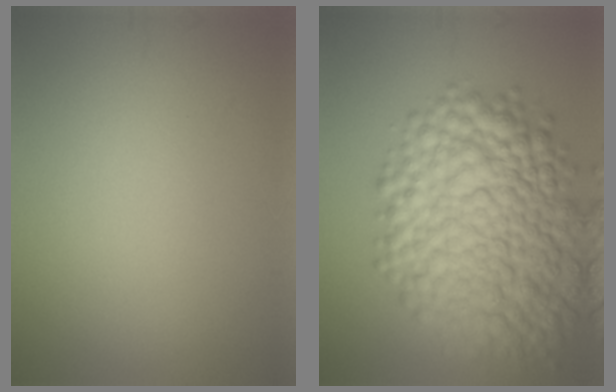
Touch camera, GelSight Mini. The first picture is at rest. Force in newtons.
{"total": 12.7, "press": 12.7, "slide": 0.3}